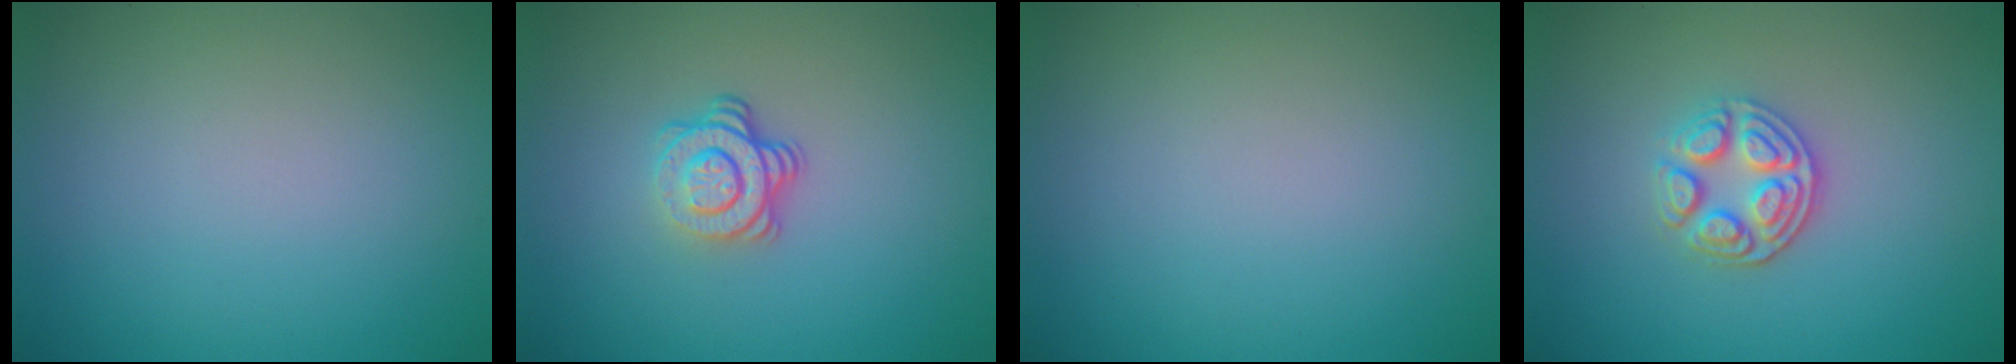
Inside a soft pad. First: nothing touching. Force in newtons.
{"total": 3.7, "press": 2.6, "slide": 2.6}
{"total": 0.0}
{"total": 3.4, "press": 3.0, "slide": 1.5}